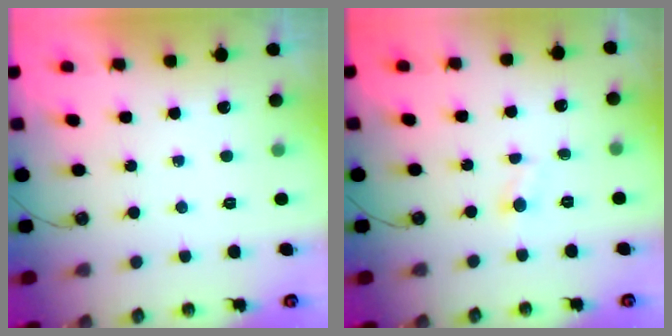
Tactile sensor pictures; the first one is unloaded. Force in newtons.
{"total": 2.9, "press": 2.9, "slide": 0.3}